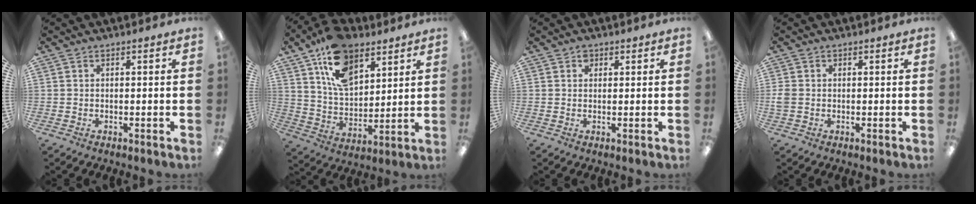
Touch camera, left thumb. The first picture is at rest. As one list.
[{"total": 16.0, "force": [9.9, 9.0, 8.8], "torque": [-0.165, -0.032, 0.184]}, {"total": 1.4, "force": [0.9, 1.1, 0.5], "torque": [-0.002, -0.002, 0.014]}, {"total": 2.1, "force": [-0.2, 1.7, 1.2], "torque": [-0.021, 0.005, -0.002]}]